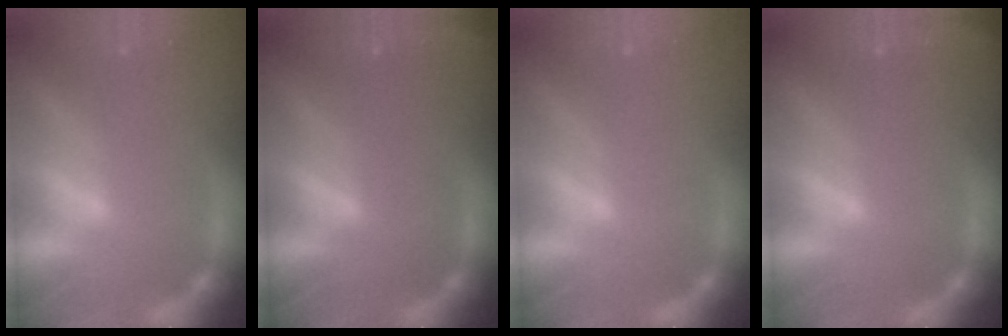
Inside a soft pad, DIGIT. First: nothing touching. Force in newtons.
{"total": 1.9}
{"total": 0.0}
{"total": 2.4}